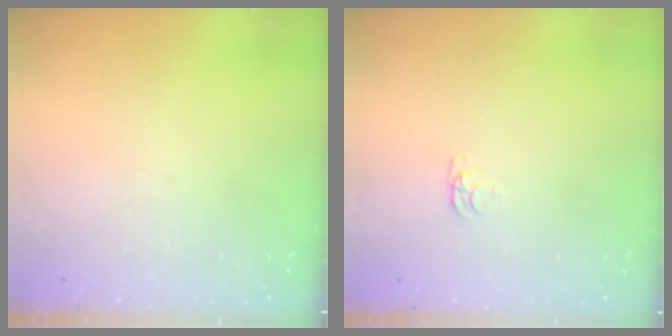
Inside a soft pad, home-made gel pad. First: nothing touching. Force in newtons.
{"total": 1.2, "press": 1.1, "slide": 0.3}